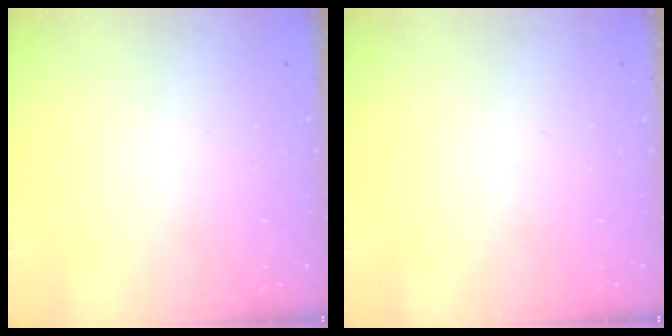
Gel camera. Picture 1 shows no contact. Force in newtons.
{"total": 0.0}